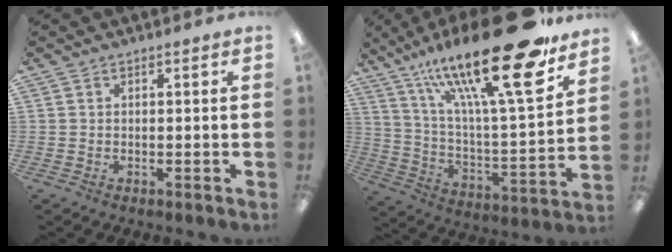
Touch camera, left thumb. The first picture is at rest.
{"total": 27.9, "force": [18.7, 5.7, 20.0], "torque": [-0.331, -0.118, 0.298]}